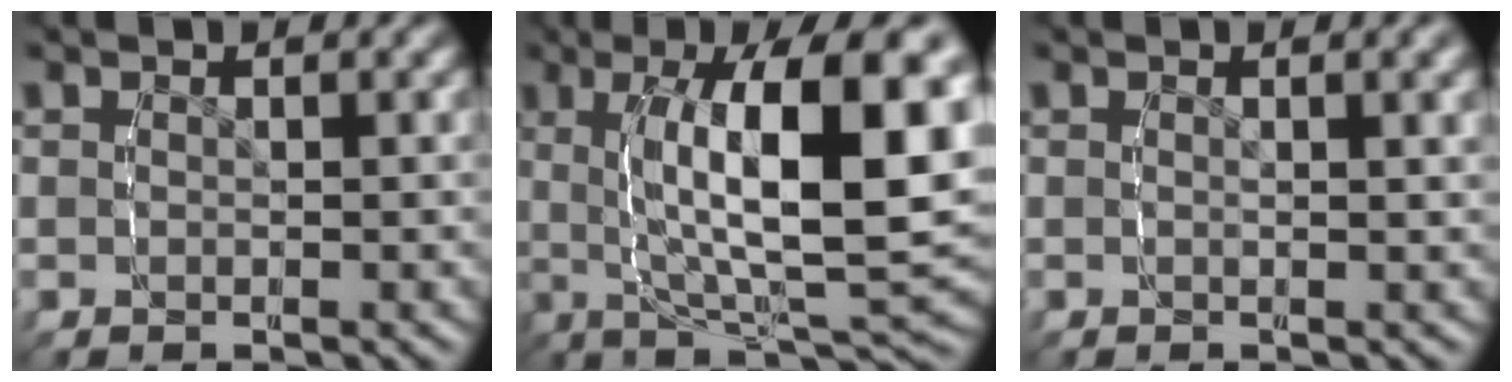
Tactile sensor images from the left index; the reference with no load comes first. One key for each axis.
{"total": 13.0, "fx": 0.4, "fy": 4.5, "fz": 12.2, "tx": -0.176, "ty": 0.008, "tz": 0.006}
{"total": 1.2, "fx": 0.4, "fy": -0.1, "fz": 1.1, "tx": -0.018, "ty": 0.000, "tz": 0.005}